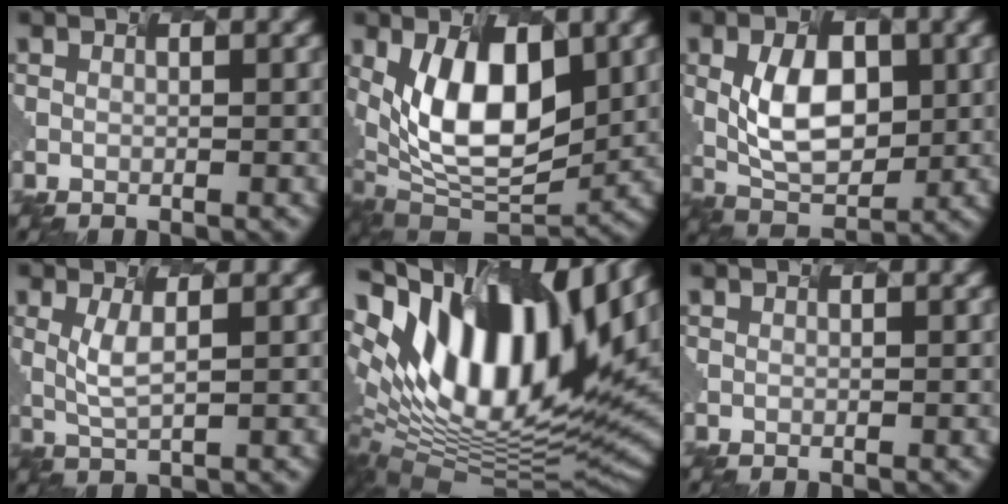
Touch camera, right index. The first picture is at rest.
{"total": 10.0, "force": [0.9, 5.3, 8.4], "torque": [-0.151, -0.012, 0.015]}
{"total": 6.1, "force": [-0.2, 3.8, 4.8], "torque": [-0.095, -0.003, 0.000]}
{"total": 1.9, "force": [-0.1, 0.3, 1.9], "torque": [-0.052, -0.006, 0.008]}
{"total": 15.5, "force": [6.3, 7.5, 12.0], "torque": [-0.228, 0.020, 0.104]}
{"total": 0.0}